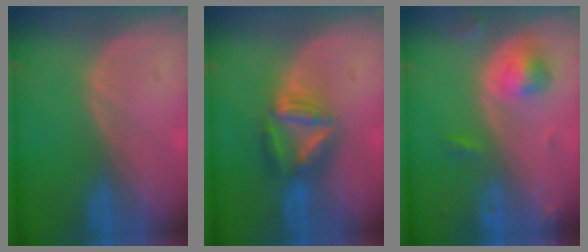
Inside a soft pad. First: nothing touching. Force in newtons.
{"total": 6.6, "press": 6.2, "slide": 2.5}
{"total": 4.8, "press": 4.6, "slide": 1.1}